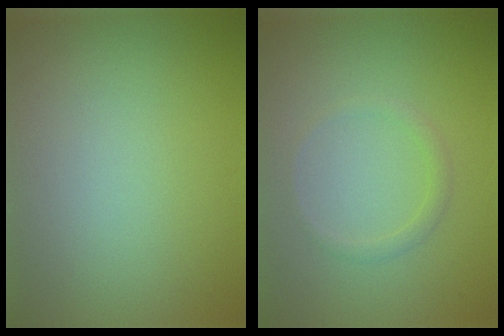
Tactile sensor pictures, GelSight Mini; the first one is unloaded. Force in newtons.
{"total": 1.1, "press": 1.1, "slide": 0.1}